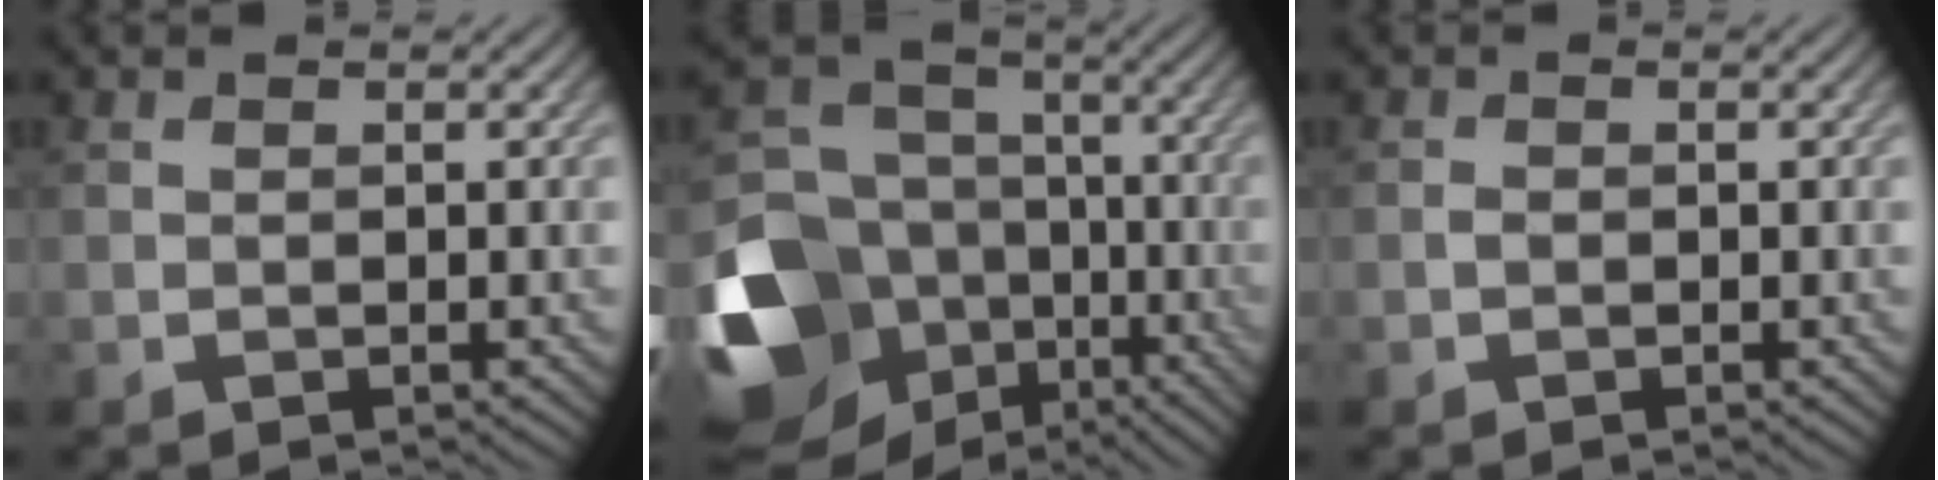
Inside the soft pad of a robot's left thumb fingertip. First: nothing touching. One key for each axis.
{"total": 17.7, "fx": -6.7, "fy": 14.0, "fz": 8.4, "tx": -0.246, "ty": -0.019, "tz": -0.104}
{"total": 0.6, "fx": -0.2, "fy": 0.5, "fz": 0.2, "tx": -0.005, "ty": 0.001, "tz": -0.008}